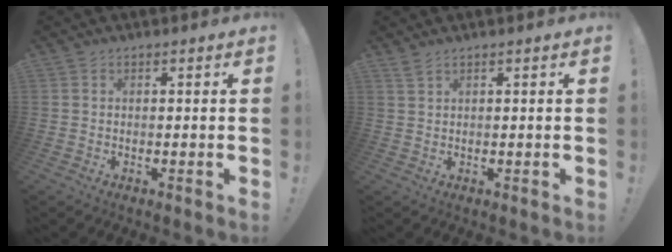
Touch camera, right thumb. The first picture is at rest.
{"total": 1.7, "force": [1.4, 0.2, 0.8], "torque": [-0.019, 0.000, 0.026]}